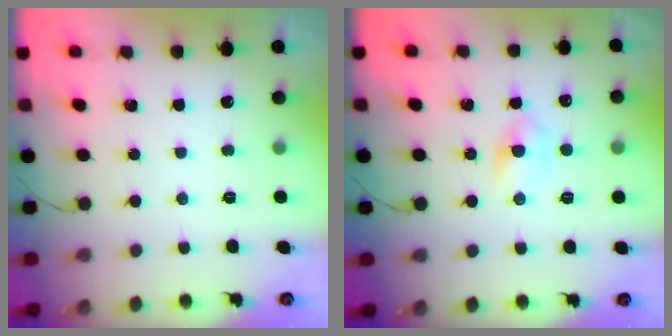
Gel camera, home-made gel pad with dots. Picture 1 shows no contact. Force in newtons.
{"total": 2.8, "press": 2.6, "slide": 1.2}